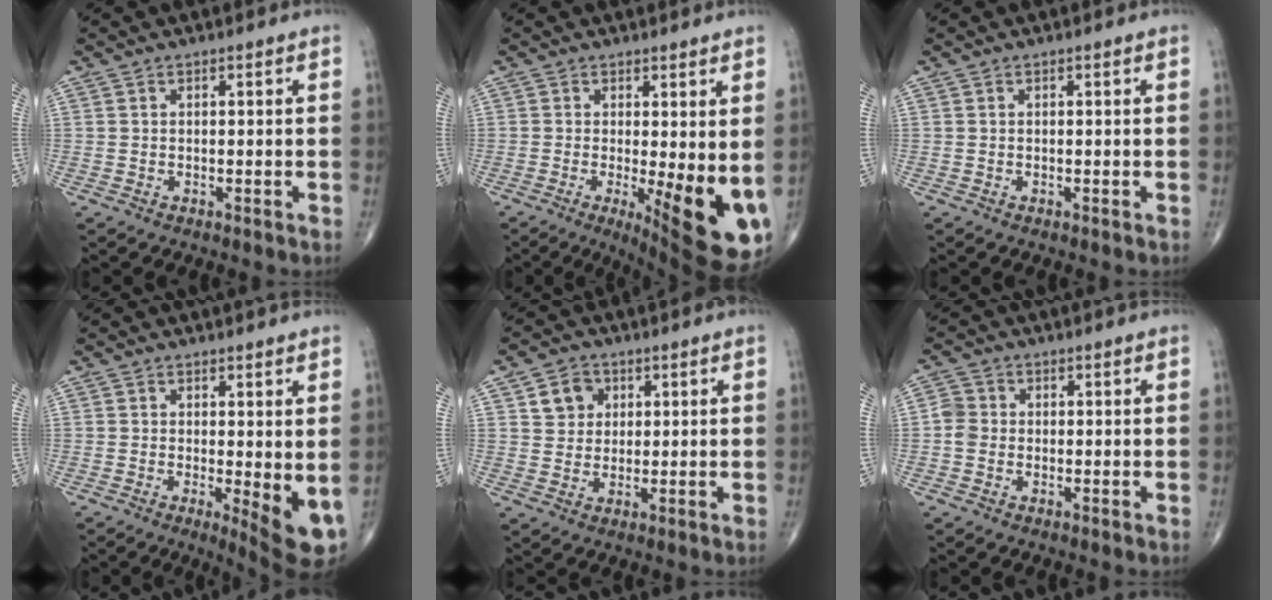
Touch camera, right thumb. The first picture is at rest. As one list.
[{"total": 13.8, "force": [-2.1, 4.1, 13.0], "torque": [-0.170, -0.029, -0.017]}, {"total": 0.0}, {"total": 7.7, "force": [-0.9, 2.1, 7.4], "torque": [-0.096, -0.019, -0.007]}, {"total": 5.5, "force": [2.0, 4.8, 1.9], "torque": [-0.006, -0.005, 0.033]}, {"total": 3.0, "force": [-0.4, 2.7, 1.3], "torque": [-0.019, 0.006, -0.015]}]